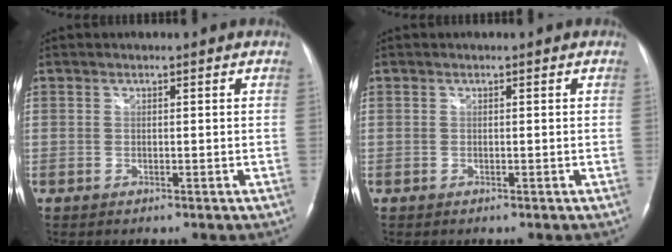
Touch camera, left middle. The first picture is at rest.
{"total": 0.0}